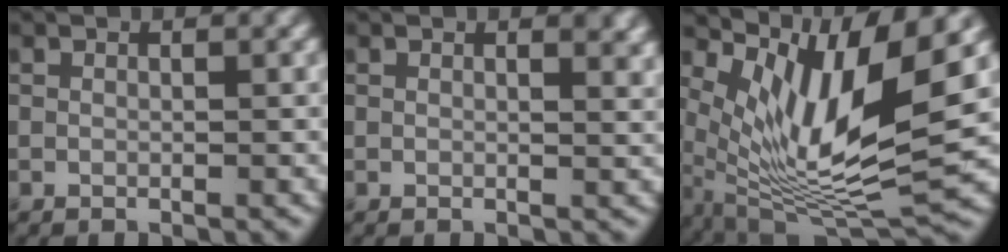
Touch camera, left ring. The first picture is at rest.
{"total": 1.9, "force": [1.4, 0.7, 1.1], "torque": [-0.005, -0.002, 0.020]}
{"total": 11.5, "force": [4.2, 3.3, 10.2], "torque": [-0.189, -0.011, 0.090]}